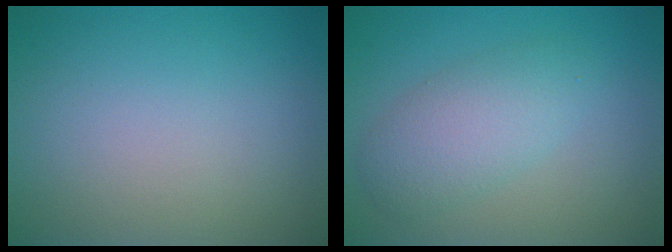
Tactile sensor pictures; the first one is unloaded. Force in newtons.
{"total": 4.0, "press": 4.0, "slide": 0.3}